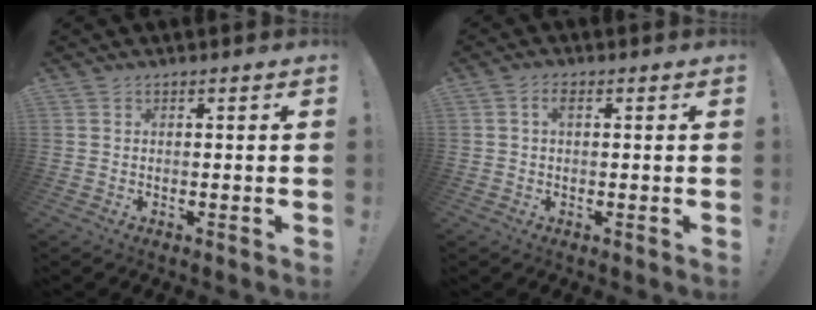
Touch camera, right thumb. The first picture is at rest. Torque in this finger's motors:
{"motor_torque": [-0.33, 0.11, -0.21, 0.20, -0.06]}